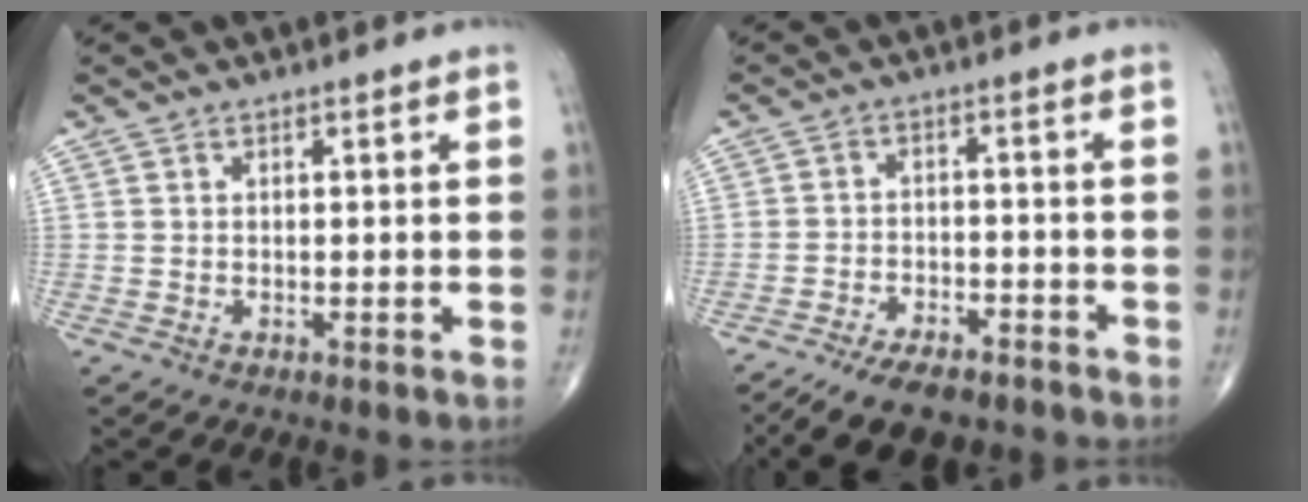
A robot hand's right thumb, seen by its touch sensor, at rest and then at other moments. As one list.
[{"total": 10.4, "force": [-8.3, 4.1, 4.7], "torque": [-0.063, 0.041, -0.136]}]